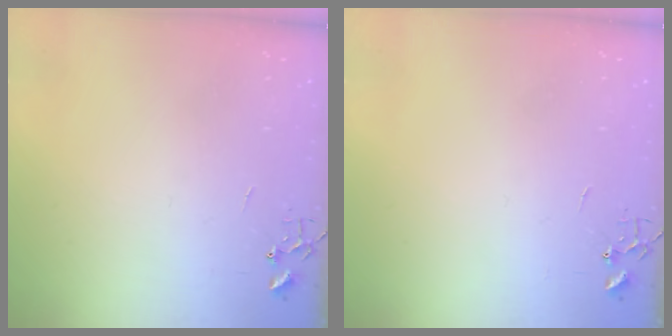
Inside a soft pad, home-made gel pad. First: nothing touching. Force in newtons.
{"total": 0.0}